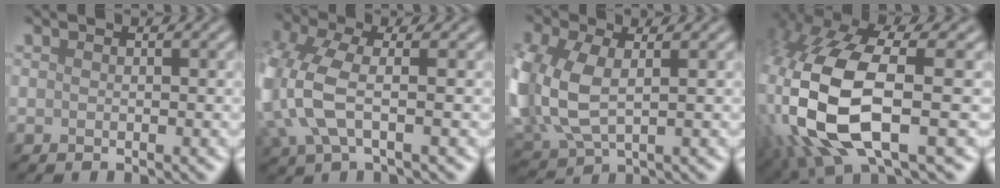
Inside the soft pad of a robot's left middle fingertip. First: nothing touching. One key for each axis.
{"total": 6.6, "fx": -0.7, "fy": 3.4, "fz": 5.7, "tx": -0.154, "ty": 0.005, "tz": -0.022}
{"total": 9.1, "fx": 0.1, "fy": 5.8, "fz": 7.1, "tx": -0.201, "ty": -0.006, "tz": 0.010}
{"total": 14.1, "fx": -1.1, "fy": 6.4, "fz": 12.5, "tx": -0.306, "ty": -0.013, "tz": -0.016}